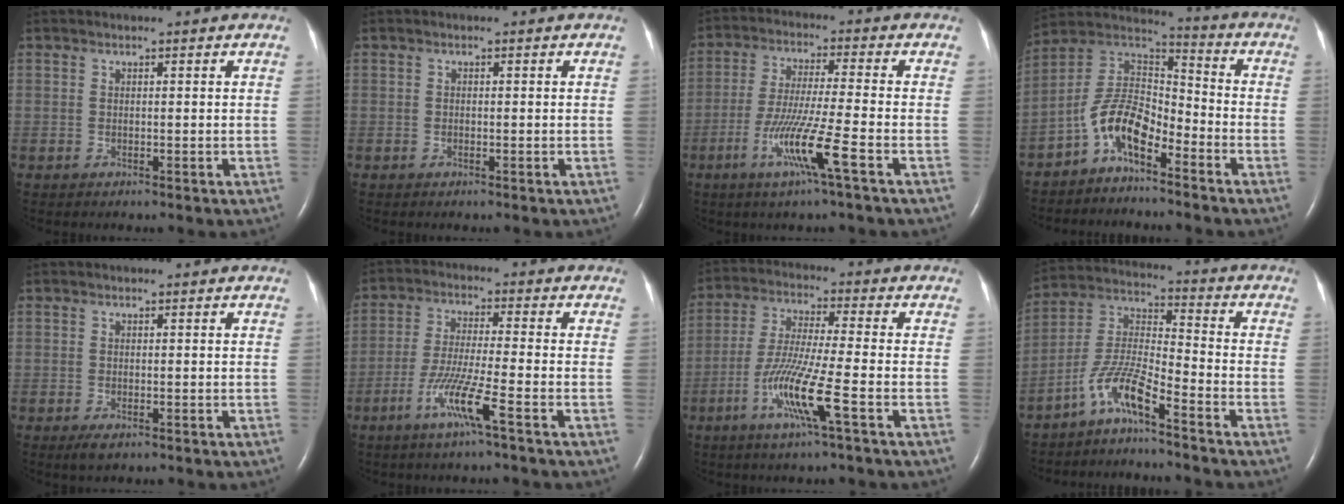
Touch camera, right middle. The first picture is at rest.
{"total": 0.0}
{"total": 9.3, "force": [-4.2, -1.0, 8.2], "torque": [-0.164, -0.020, -0.083]}
{"total": 9.4, "force": [-5.7, 4.0, 6.4], "torque": [-0.139, 0.031, -0.112]}
{"total": 1.5, "force": [-0.8, 0.6, 1.1], "torque": [-0.024, -0.004, -0.011]}
{"total": 7.5, "force": [-3.9, -0.8, 6.4], "torque": [-0.132, -0.015, -0.079]}
{"total": 9.9, "force": [-4.1, -0.5, 9.0], "torque": [-0.184, -0.014, -0.083]}
{"total": 8.0, "force": [-5.8, 0.4, 5.4], "torque": [-0.125, 0.006, -0.117]}